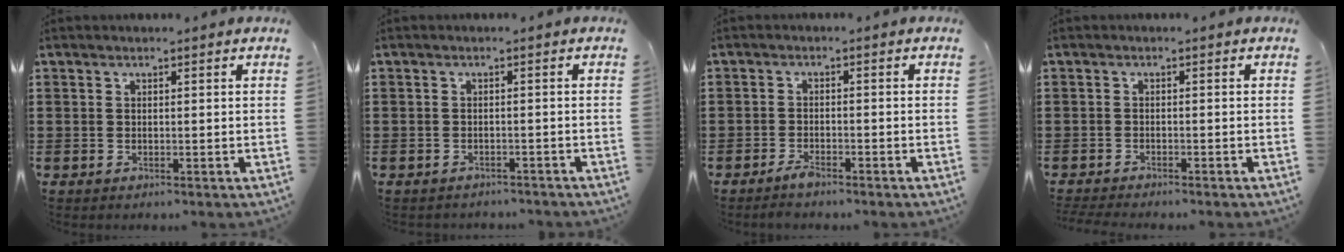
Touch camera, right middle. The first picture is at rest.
{"total": 1.2, "force": [-1.2, 0.3, -0.1], "torque": [-0.003, 0.003, -0.028]}
{"total": 2.1, "force": [-1.8, 0.4, 1.0], "torque": [-0.025, 0.000, -0.038]}
{"total": 1.6, "force": [-1.6, 0.1, 0.1], "torque": [-0.006, 0.001, -0.034]}